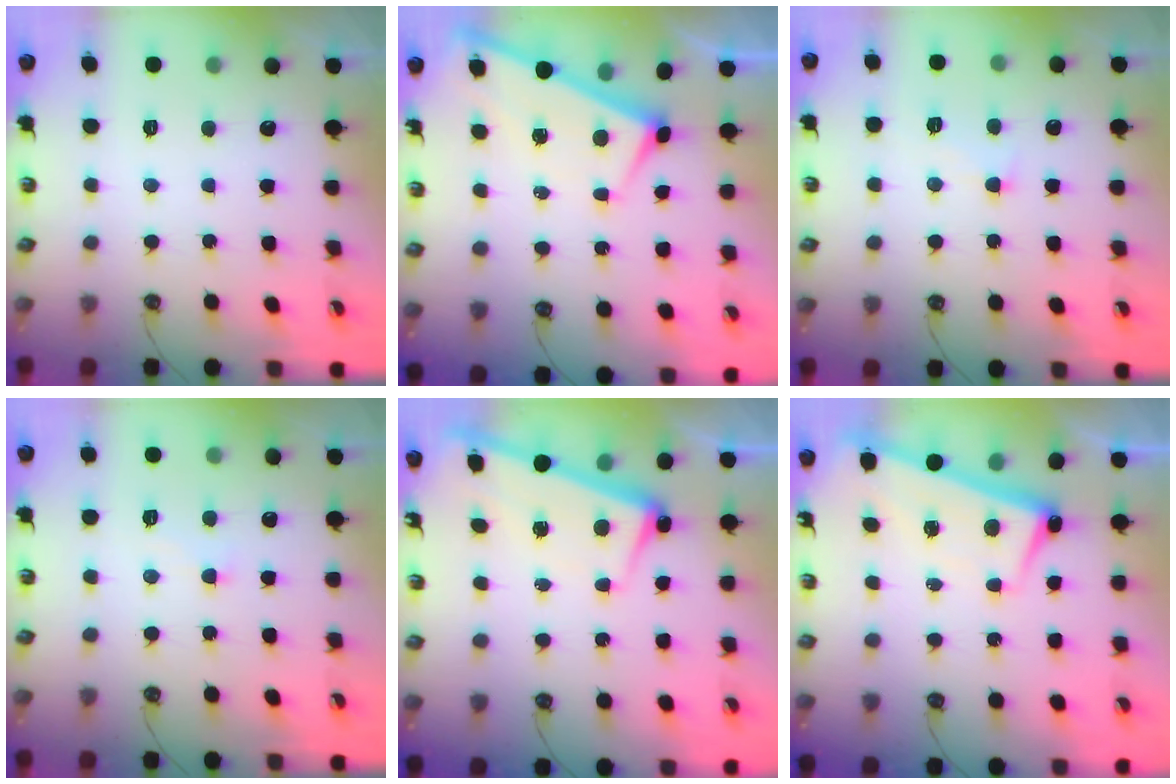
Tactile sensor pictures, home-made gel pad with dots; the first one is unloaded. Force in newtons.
{"total": 1.9, "press": 1.9, "slide": 0.1}
{"total": 1.1, "press": 1.0, "slide": 0.4}
{"total": 2.6, "press": 2.5, "slide": 0.6}
{"total": 2.2, "press": 2.1, "slide": 0.8}
{"total": 2.7, "press": 2.6, "slide": 0.8}